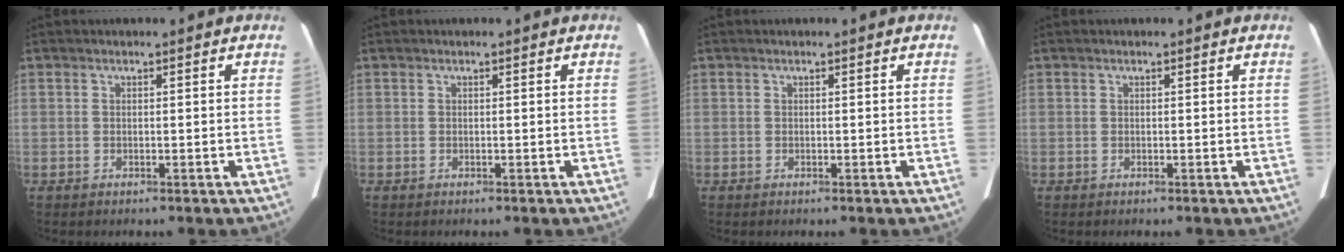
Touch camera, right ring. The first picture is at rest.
{"total": 0.0}
{"total": 0.0}
{"total": 0.0}